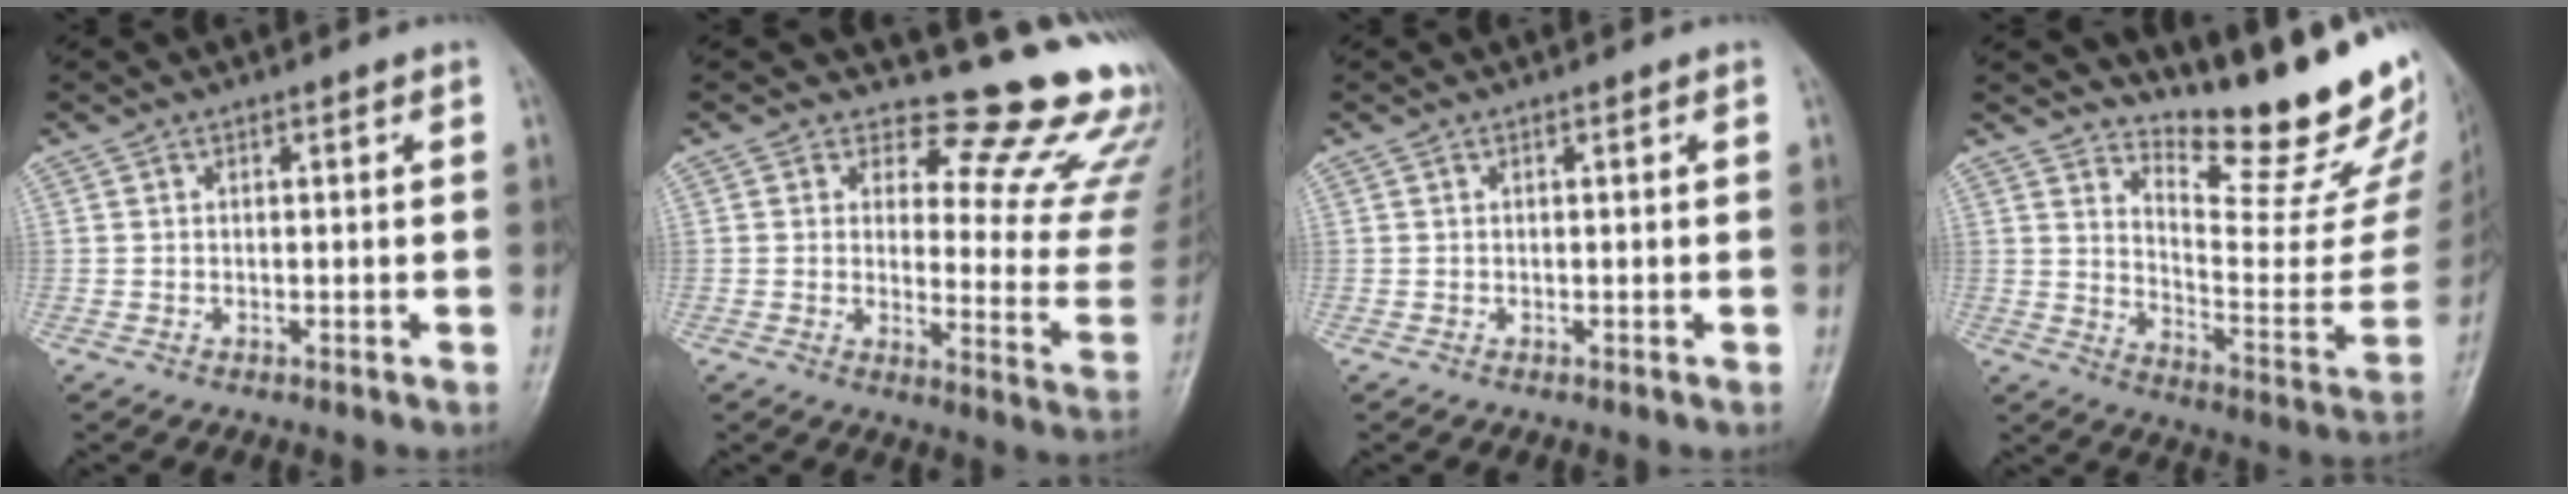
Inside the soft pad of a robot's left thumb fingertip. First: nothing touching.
{"total": 16.9, "force": [15.0, 5.8, 5.2], "torque": [-0.007, -0.151, 0.155]}
{"total": 0.0}
{"total": 19.7, "force": [17.0, 4.1, 9.1], "torque": [-0.093, -0.163, 0.240]}